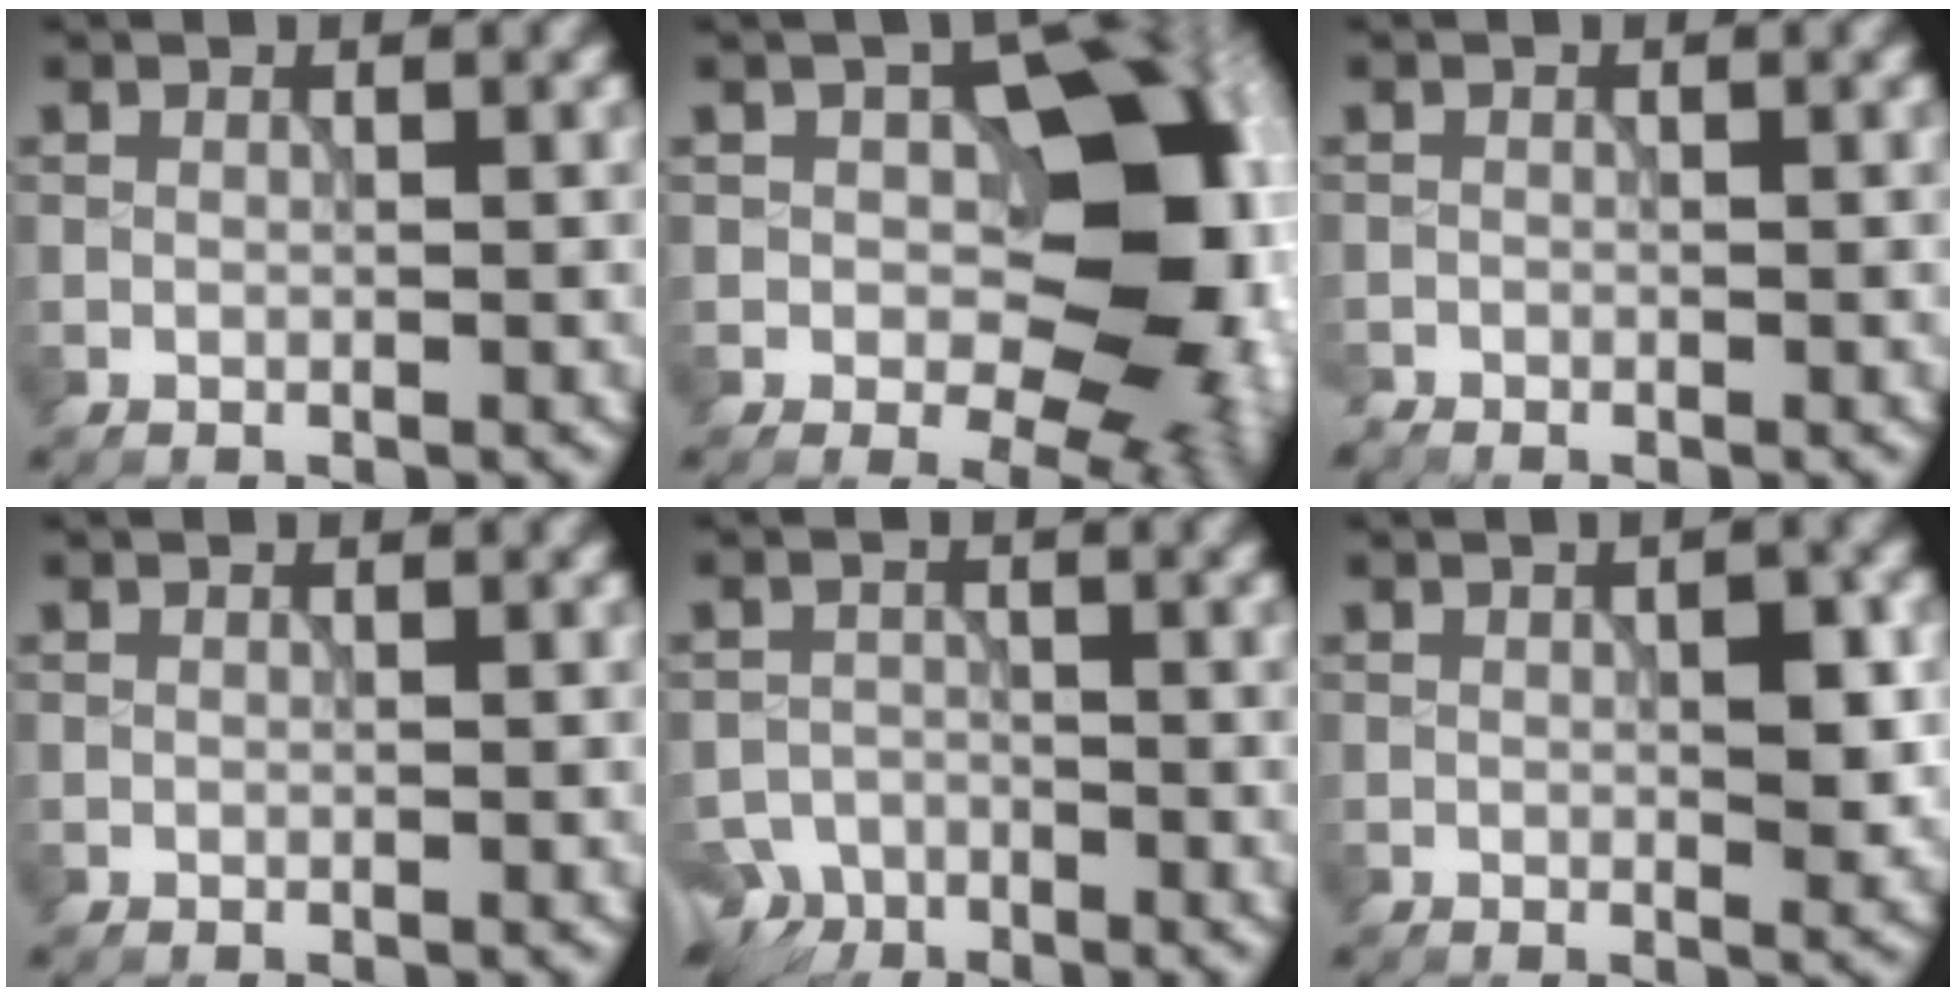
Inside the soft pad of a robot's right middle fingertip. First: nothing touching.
{"total": 15.3, "force": [0.2, 9.9, 11.6], "torque": [-0.113, -0.006, 0.023]}
{"total": 0.9, "force": [-0.9, 0.0, -0.2], "torque": [0.006, -0.005, -0.016]}
{"total": 0.0}
{"total": 4.2, "force": [-3.7, 2.0, 0.4], "torque": [-0.004, -0.005, -0.062]}
{"total": 2.5, "force": [0.2, 0.7, 2.4], "torque": [-0.034, 0.000, 0.006]}